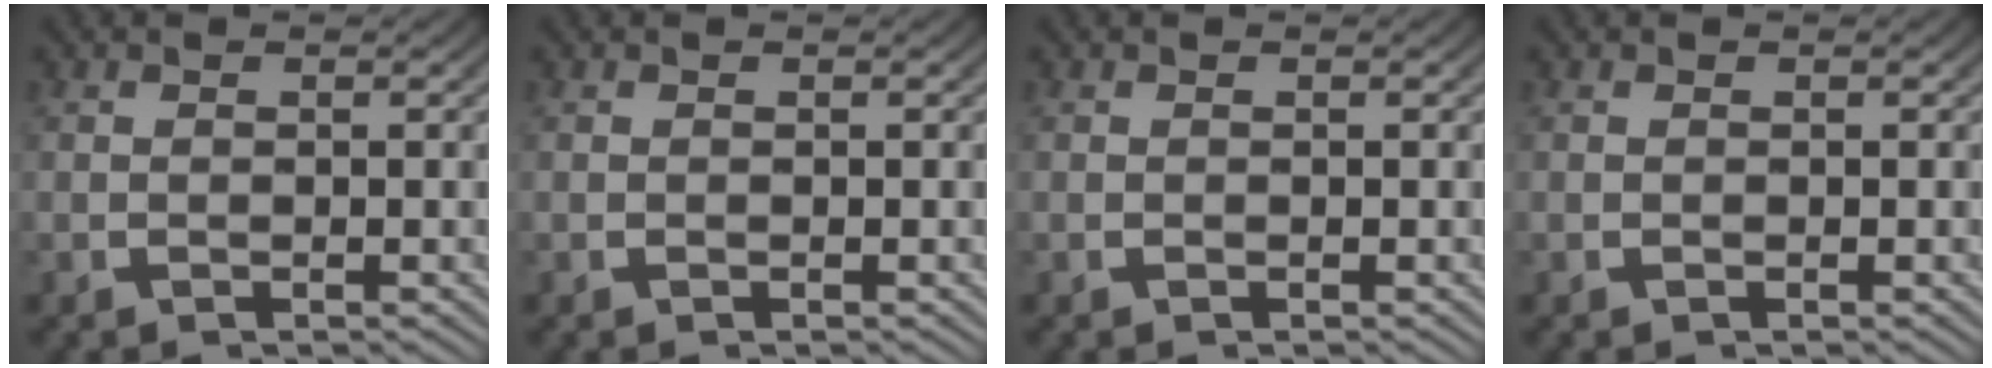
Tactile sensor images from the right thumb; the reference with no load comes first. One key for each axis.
{"total": 0.0}
{"total": 0.0}
{"total": 0.0}